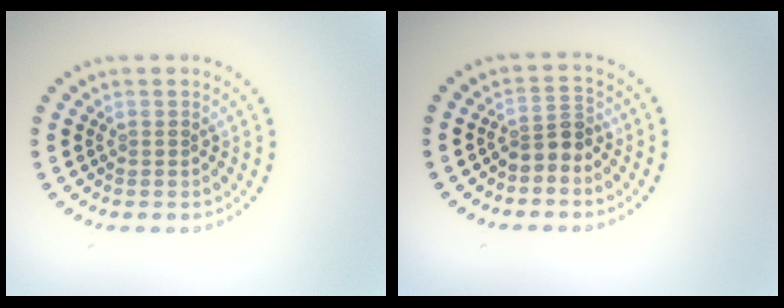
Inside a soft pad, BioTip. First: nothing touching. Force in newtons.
{"total": 2.3, "press": 1.8, "slide": 1.5}